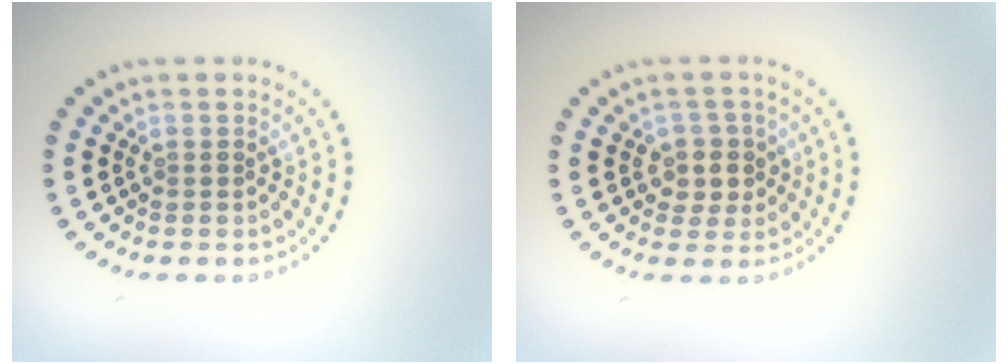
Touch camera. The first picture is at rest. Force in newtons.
{"total": 2.5, "press": 2.2, "slide": 1.2}